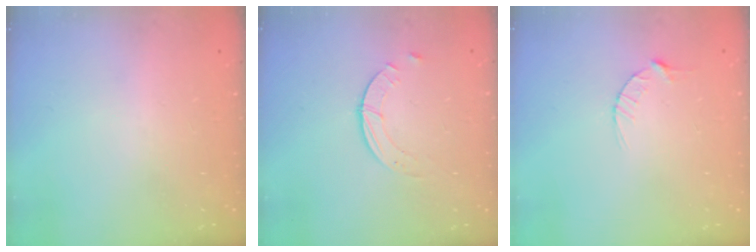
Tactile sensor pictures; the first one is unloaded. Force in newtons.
{"total": 2.5, "press": 2.5, "slide": 0.3}
{"total": 2.9, "press": 2.9, "slide": 0.4}